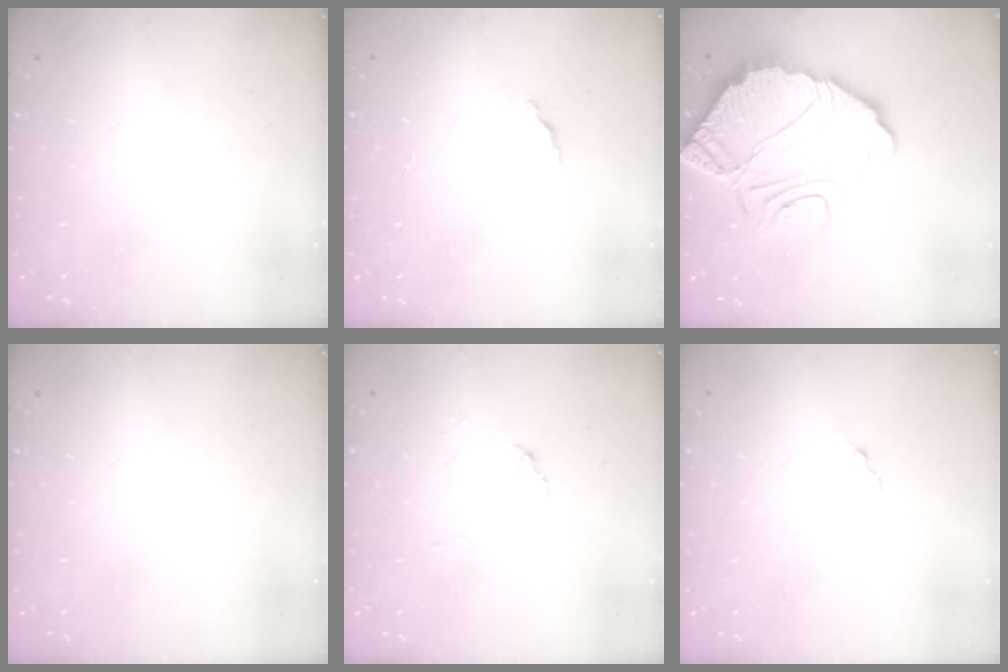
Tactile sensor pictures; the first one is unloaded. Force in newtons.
{"total": 1.4, "press": 1.4, "slide": 0.1}
{"total": 13.3, "press": 13.2, "slide": 1.0}
{"total": 0.0}
{"total": 2.6, "press": 2.6, "slide": 0.2}
{"total": 2.0, "press": 2.0, "slide": 0.1}